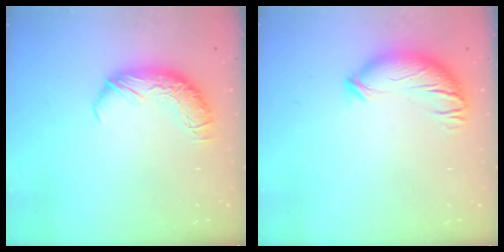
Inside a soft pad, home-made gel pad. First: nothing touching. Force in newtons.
{"total": 3.7, "press": 2.9, "slide": 2.3}